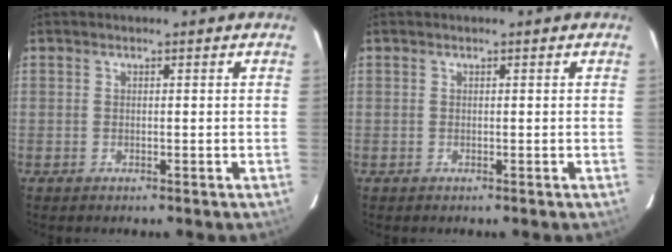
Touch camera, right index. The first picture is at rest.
{"total": 0.0}